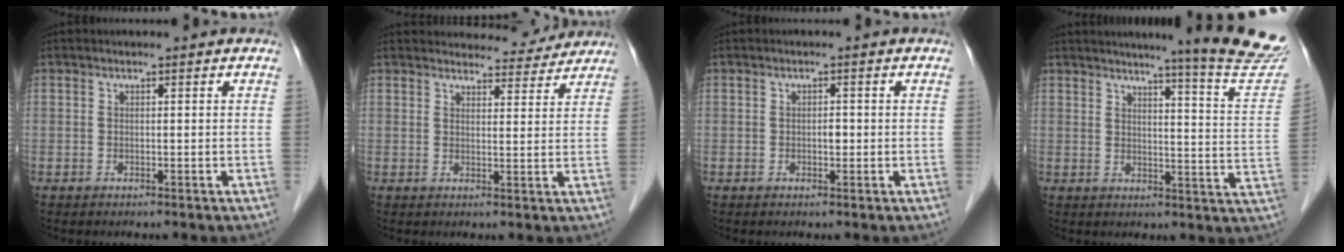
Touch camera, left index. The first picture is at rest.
{"total": 6.8, "force": [6.5, 1.7, 0.4], "torque": [0.011, -0.005, 0.064]}
{"total": 1.5, "force": [-1.2, 0.6, 0.6], "torque": [-0.009, -0.005, -0.019]}
{"total": 15.5, "force": [14.0, -1.4, 6.5], "torque": [-0.078, -0.101, 0.145]}